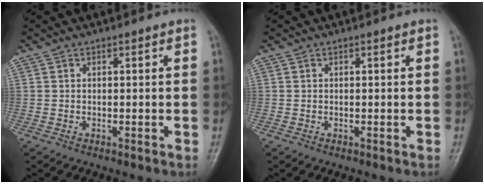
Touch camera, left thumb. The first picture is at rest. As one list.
[{"total": 0.0}]